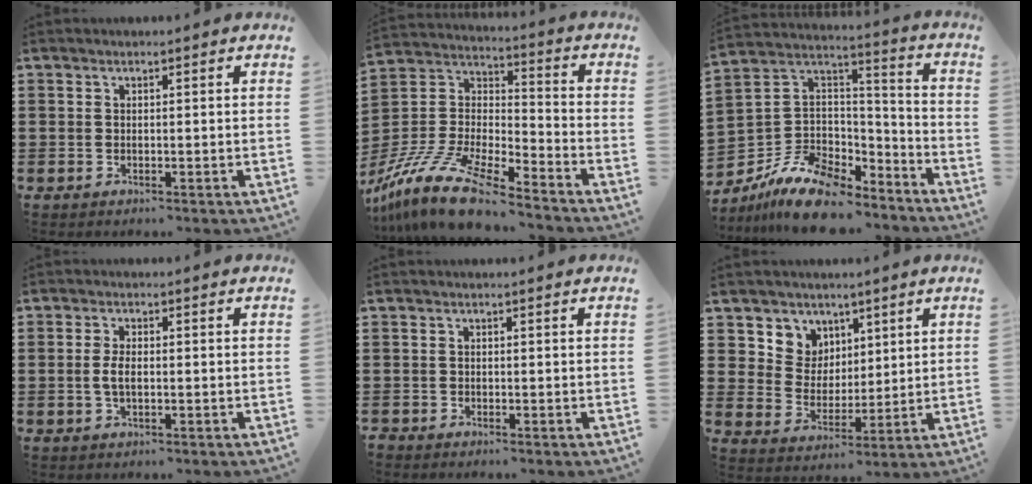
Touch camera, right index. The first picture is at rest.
{"total": 14.8, "force": [-12.5, 2.9, 7.4], "torque": [-0.162, 0.035, -0.243]}
{"total": 12.0, "force": [-9.2, 5.8, 5.2], "torque": [-0.118, 0.031, -0.174]}
{"total": 2.7, "force": [-0.3, 1.2, 2.5], "torque": [-0.062, -0.003, -0.011]}
{"total": 0.6, "force": [-0.5, 0.4, -0.1], "torque": [0.001, 0.004, -0.013]}
{"total": 6.3, "force": [3.9, 5.0, -0.3], "torque": [-0.036, -0.012, 0.073]}